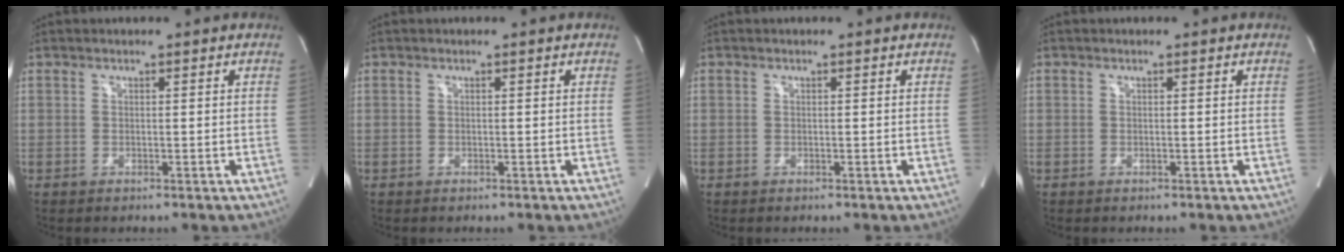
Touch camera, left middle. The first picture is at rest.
{"total": 0.0}
{"total": 0.0}
{"total": 0.0}